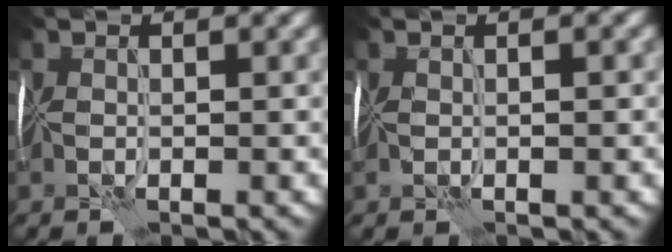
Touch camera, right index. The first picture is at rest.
{"total": 0.9, "force": [0.1, 0.1, 0.9], "torque": [-0.015, -0.002, 0.001]}